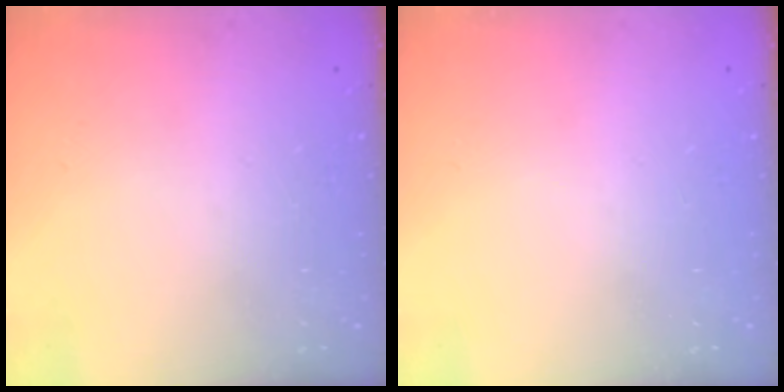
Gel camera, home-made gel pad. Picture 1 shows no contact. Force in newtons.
{"total": 0.0}